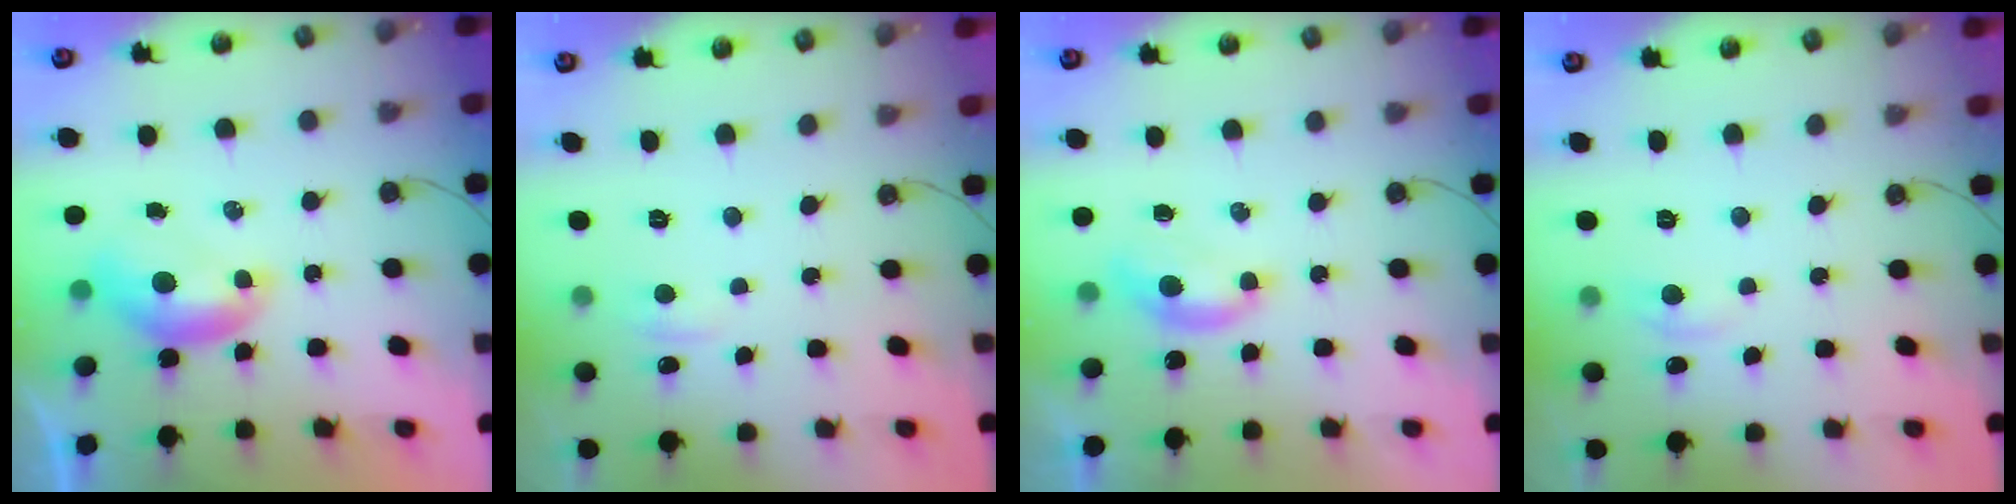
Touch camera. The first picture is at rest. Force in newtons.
{"total": 2.3, "press": 2.2, "slide": 0.5}
{"total": 0.9, "press": 0.7, "slide": 0.6}
{"total": 0.7, "press": 0.3, "slide": 0.7}